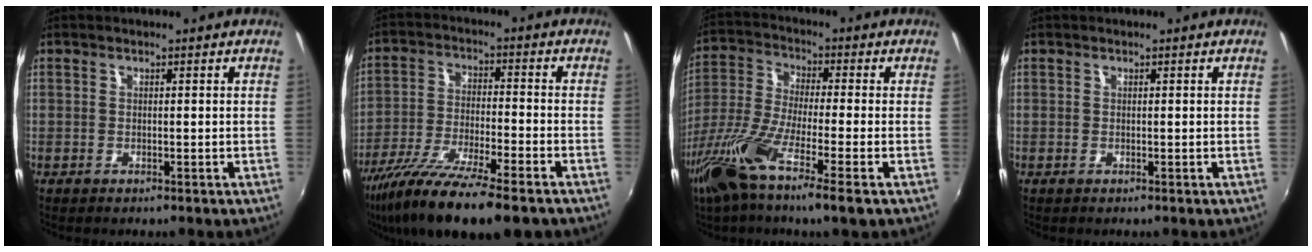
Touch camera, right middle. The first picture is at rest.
{"total": 17.0, "force": [-12.6, 2.7, 11.1], "torque": [-0.220, -0.044, -0.224]}
{"total": 14.2, "force": [-7.6, 1.9, 11.8], "torque": [-0.254, -0.032, -0.156]}
{"total": 0.0}